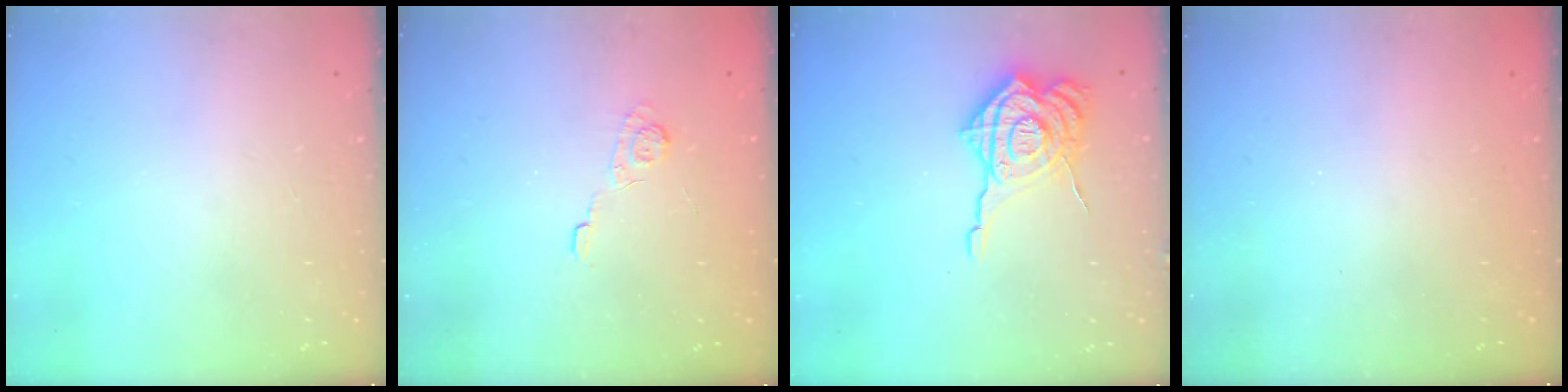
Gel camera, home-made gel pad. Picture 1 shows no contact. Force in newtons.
{"total": 4.5, "press": 4.2, "slide": 1.6}
{"total": 17.3, "press": 17.2, "slide": 1.4}
{"total": 2.4, "press": 2.2, "slide": 0.8}